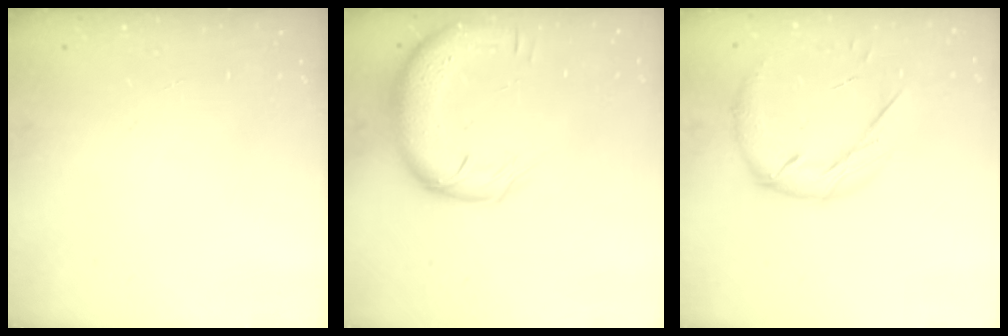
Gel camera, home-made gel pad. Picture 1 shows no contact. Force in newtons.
{"total": 14.0, "press": 13.6, "slide": 3.1}
{"total": 13.0, "press": 12.9, "slide": 1.2}